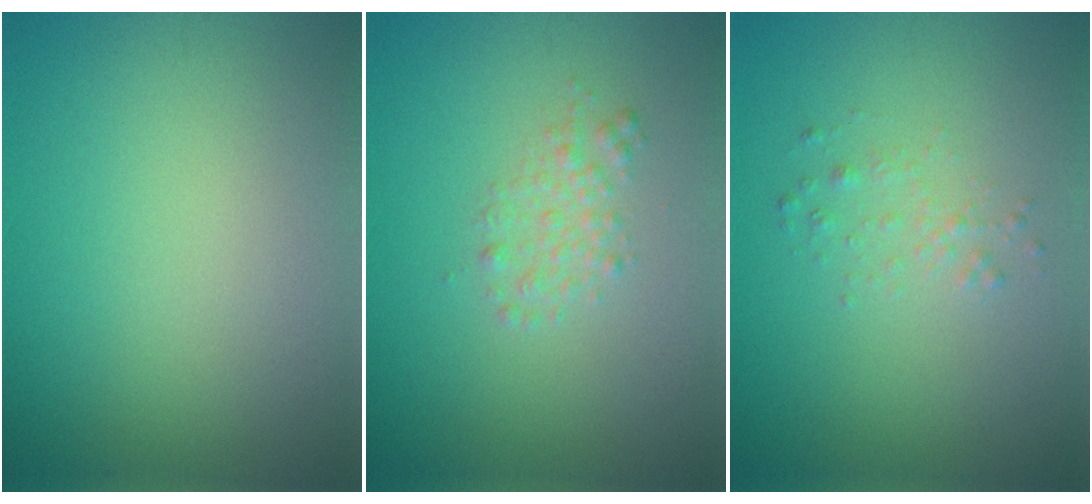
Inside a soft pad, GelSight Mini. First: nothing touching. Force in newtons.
{"total": 1.5, "press": 1.5, "slide": 0.0}
{"total": 1.1, "press": 1.1, "slide": 0.1}